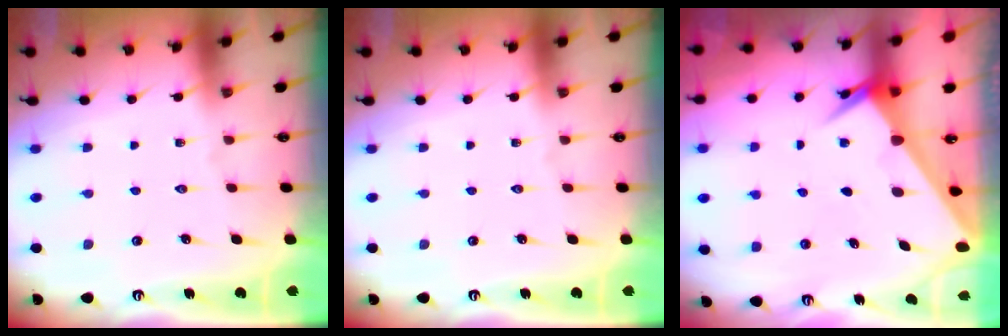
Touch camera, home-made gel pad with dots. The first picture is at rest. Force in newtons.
{"total": 0.0}
{"total": 2.8, "press": 2.8, "slide": 0.2}